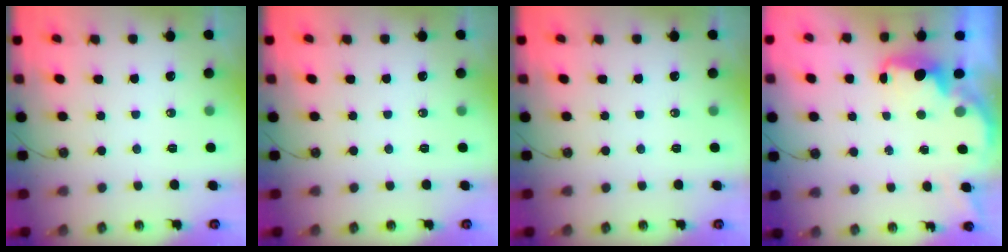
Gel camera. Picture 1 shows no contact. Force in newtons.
{"total": 0.0}
{"total": 0.0}
{"total": 2.2, "press": 2.1, "slide": 0.8}